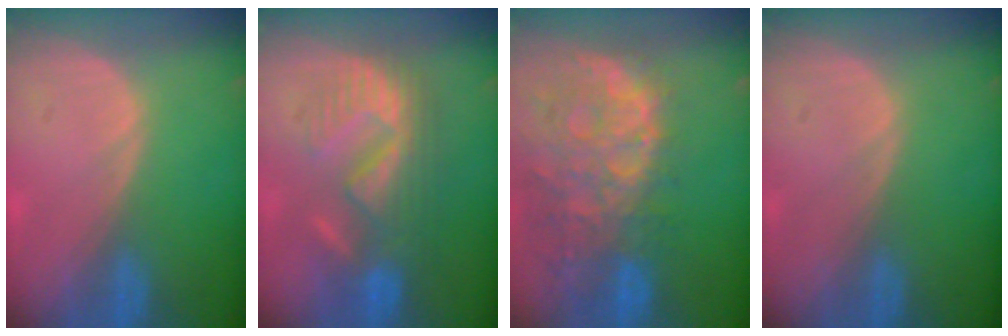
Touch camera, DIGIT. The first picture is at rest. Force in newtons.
{"total": 8.7, "press": 8.6, "slide": 1.5}
{"total": 13.7, "press": 11.1, "slide": 7.9}
{"total": 0.0}